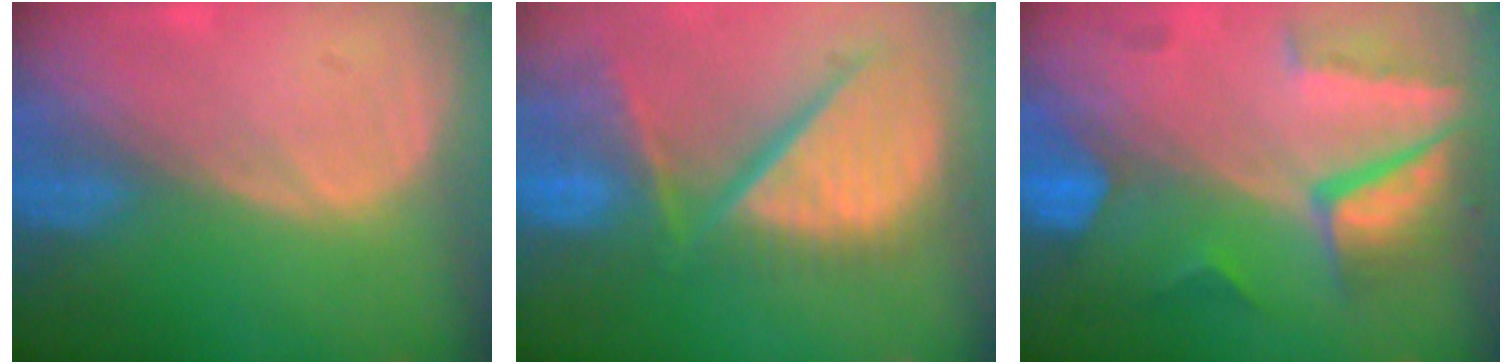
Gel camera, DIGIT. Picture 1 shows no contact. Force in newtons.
{"total": 13.1, "press": 11.0, "slide": 7.2}
{"total": 9.6, "press": 8.3, "slide": 4.9}